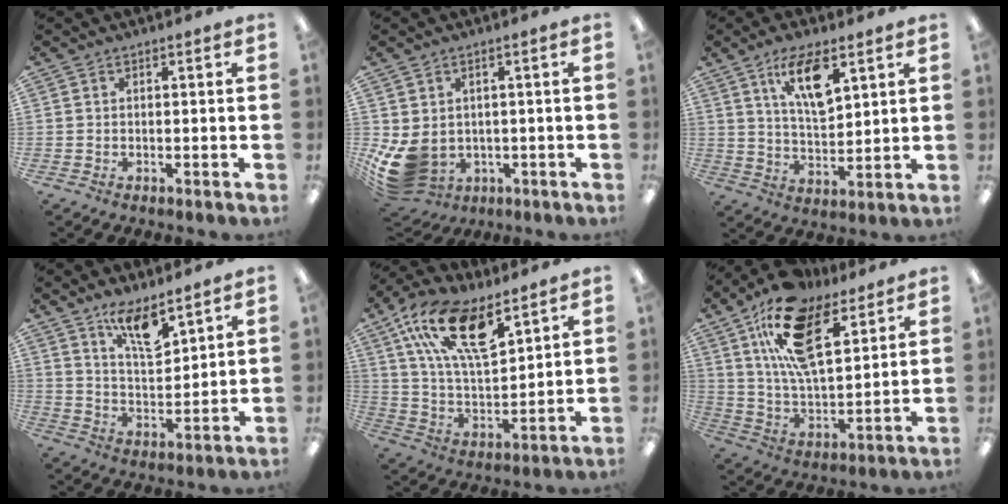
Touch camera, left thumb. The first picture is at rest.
{"total": 7.6, "force": [-0.5, 6.0, 4.7], "torque": [-0.123, -0.008, -0.002]}
{"total": 11.1, "force": [6.5, 4.2, 7.9], "torque": [-0.135, -0.022, 0.111]}
{"total": 9.7, "force": [7.2, 3.0, 5.8], "torque": [-0.101, -0.042, 0.125]}
{"total": 19.2, "force": [10.9, 8.0, 13.6], "torque": [-0.265, -0.047, 0.191]}
{"total": 19.9, "force": [11.7, 9.2, 13.3], "torque": [-0.241, -0.047, 0.206]}